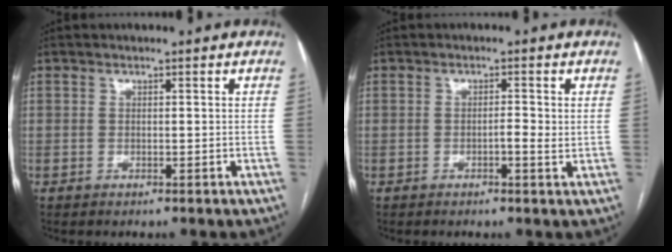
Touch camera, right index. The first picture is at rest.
{"total": 2.0, "force": [-0.1, 0.3, 2.0], "torque": [-0.035, 0.002, 0.001]}